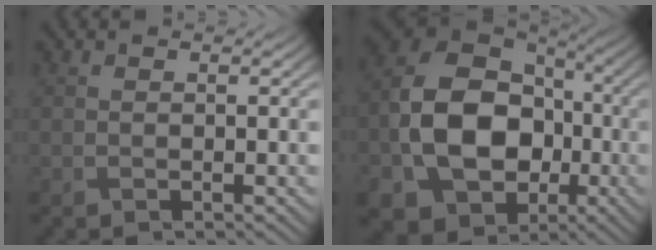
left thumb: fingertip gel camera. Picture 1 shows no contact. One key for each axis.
{"total": 15.7, "fx": -3.4, "fy": 11.7, "fz": 9.8, "tx": -0.211, "ty": -0.027, "tz": -0.063}